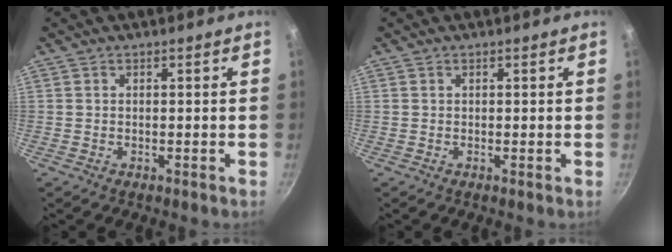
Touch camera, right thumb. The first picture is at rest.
{"total": 0.0}